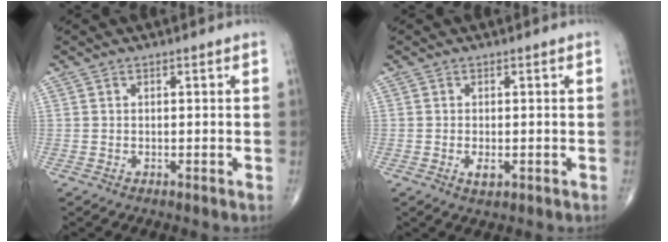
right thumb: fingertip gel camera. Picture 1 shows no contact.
{"total": 2.0, "force": [-0.5, 1.0, 1.7], "torque": [-0.030, -0.002, -0.008]}